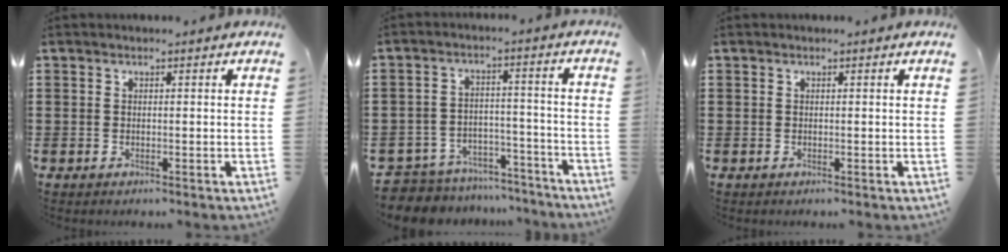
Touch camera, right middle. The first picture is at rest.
{"total": 6.4, "force": [-6.3, 1.2, 0.2], "torque": [-0.016, 0.015, -0.132]}
{"total": 0.0}